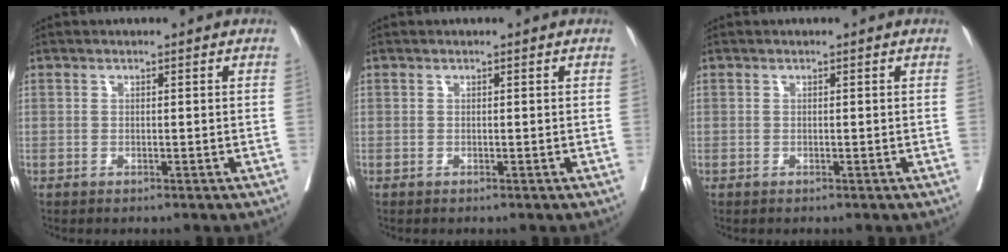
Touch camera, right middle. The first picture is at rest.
{"total": 0.0}
{"total": 0.0}